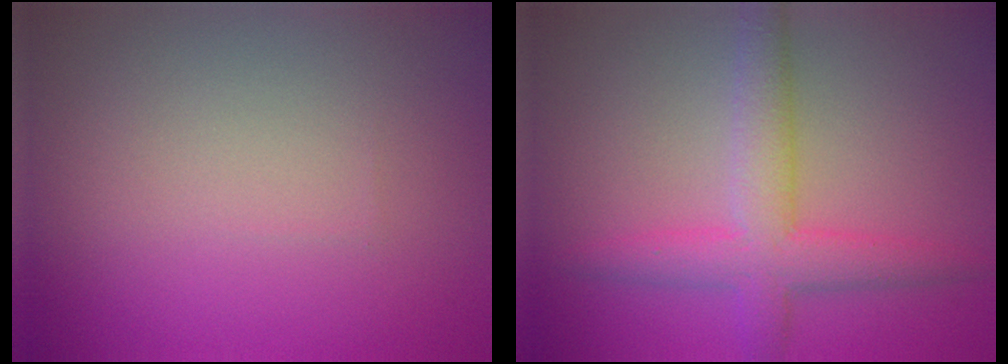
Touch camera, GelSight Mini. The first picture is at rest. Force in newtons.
{"total": 4.7, "press": 4.7, "slide": 0.1}